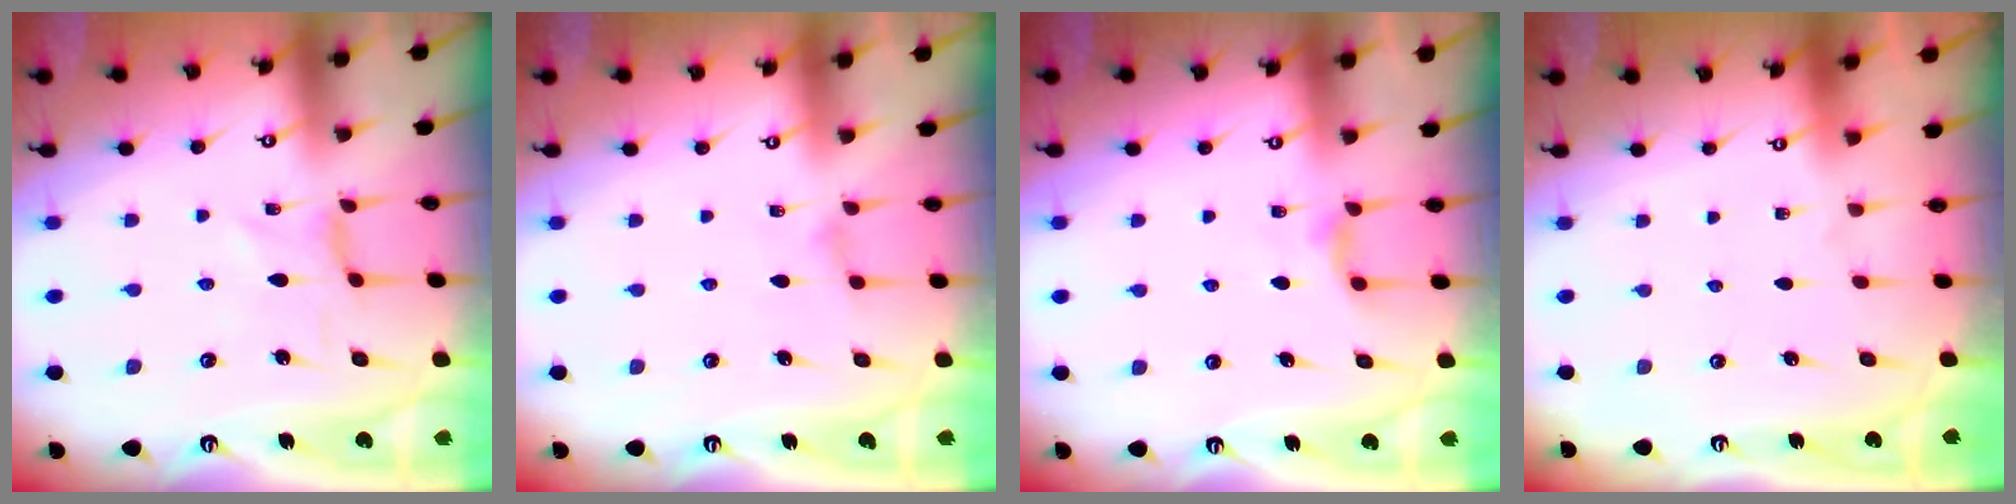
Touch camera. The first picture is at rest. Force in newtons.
{"total": 1.6, "press": 1.6, "slide": 0.4}
{"total": 5.5, "press": 5.4, "slide": 0.7}
{"total": 0.0}